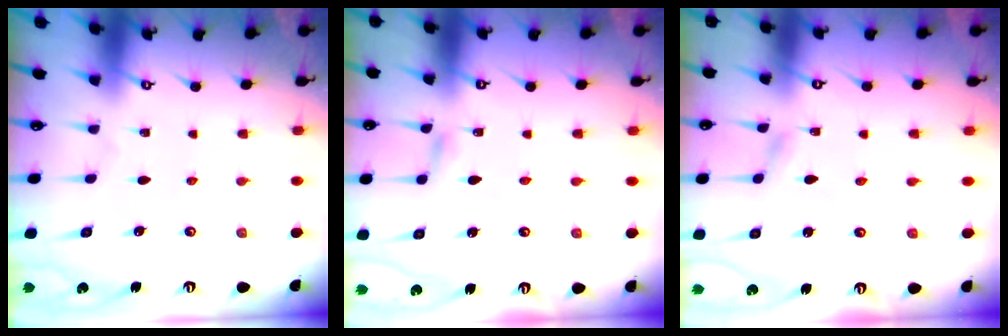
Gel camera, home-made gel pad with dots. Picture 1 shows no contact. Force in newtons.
{"total": 2.4, "press": 2.4, "slide": 0.2}
{"total": 2.1, "press": 2.1, "slide": 0.2}